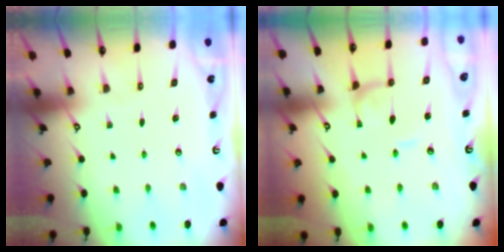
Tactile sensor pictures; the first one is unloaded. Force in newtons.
{"total": 2.1, "press": 2.1, "slide": 0.1}